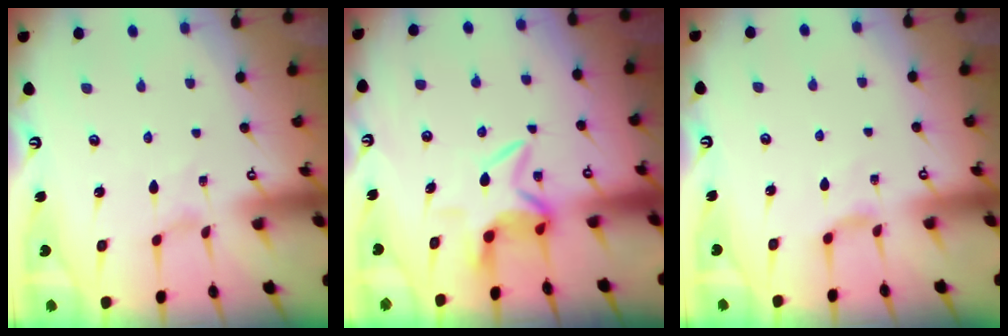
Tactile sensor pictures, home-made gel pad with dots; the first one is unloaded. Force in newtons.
{"total": 6.7, "press": 6.6, "slide": 1.0}
{"total": 2.7, "press": 2.6, "slide": 0.6}